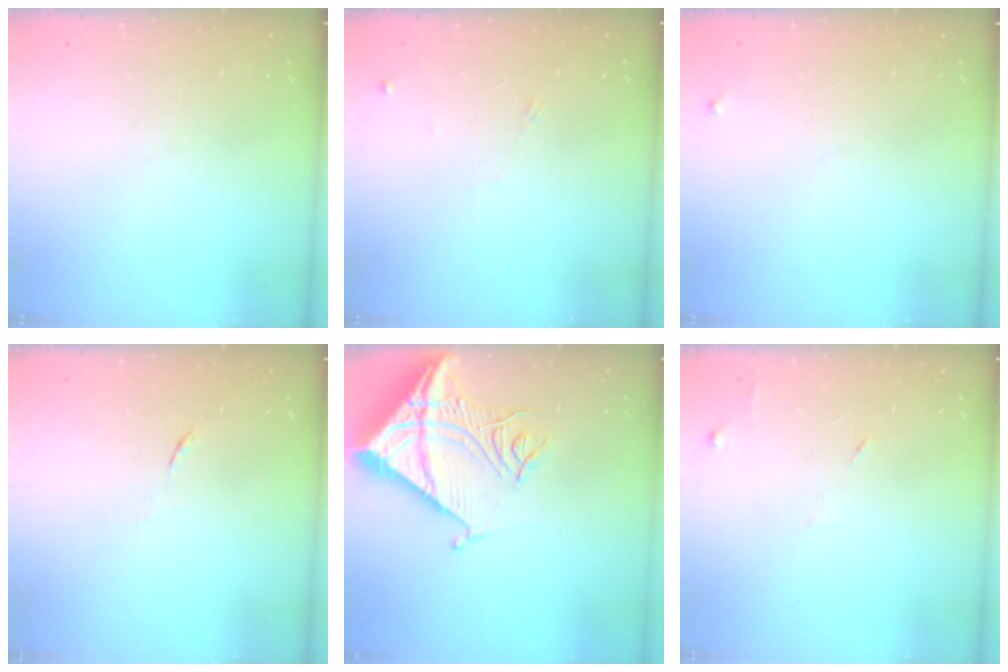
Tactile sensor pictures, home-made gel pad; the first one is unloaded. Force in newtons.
{"total": 5.7, "press": 5.6, "slide": 0.7}
{"total": 2.3, "press": 2.3, "slide": 0.2}
{"total": 3.5, "press": 3.4, "slide": 0.6}
{"total": 16.8, "press": 16.6, "slide": 2.1}
{"total": 6.3, "press": 6.2, "slide": 0.7}